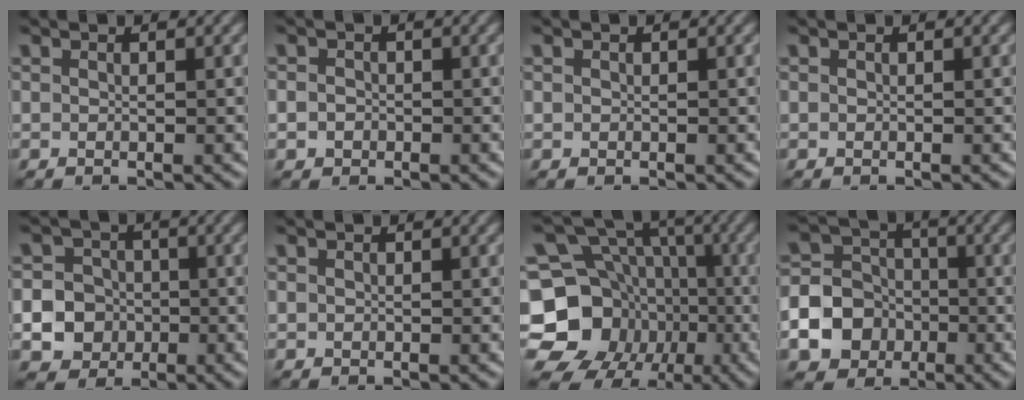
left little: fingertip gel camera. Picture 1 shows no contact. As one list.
[{"total": 1.6, "force": [-0.3, 1.4, 0.7], "torque": [0.011, 0.009, -0.018]}, {"total": 0.0}, {"total": 0.0}, {"total": 13.4, "force": [-4.1, 12.5, 2.7], "torque": [-0.094, -0.025, -0.092]}, {"total": 0.0}, {"total": 16.2, "force": [-4.8, 14.0, 6.7], "torque": [-0.151, -0.011, -0.090]}, {"total": 11.5, "force": [-4.6, 10.1, 2.9], "torque": [-0.080, -0.033, -0.095]}]